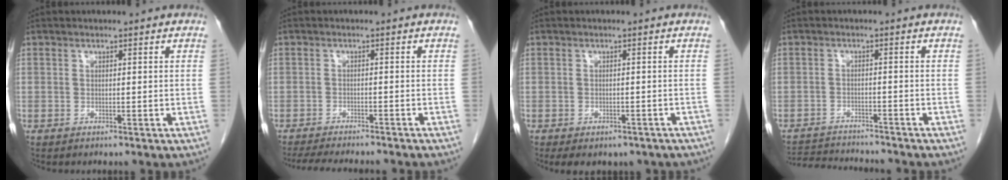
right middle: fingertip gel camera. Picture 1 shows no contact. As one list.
[{"total": 11.2, "force": [-10.1, 1.0, 4.8], "torque": [-0.064, -0.014, -0.135]}, {"total": 7.7, "force": [-5.9, 3.9, 3.1], "torque": [-0.039, 0.007, -0.064]}, {"total": 8.1, "force": [-8.0, 0.1, 1.6], "torque": [-0.025, -0.002, -0.127]}]